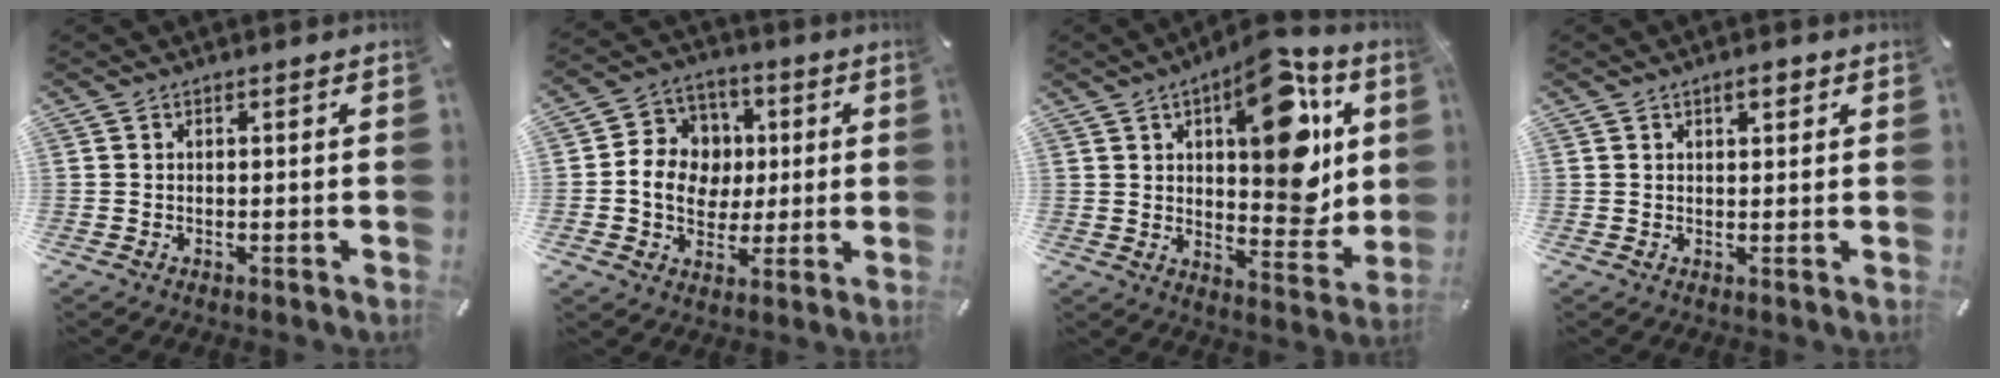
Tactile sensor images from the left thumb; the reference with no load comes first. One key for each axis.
{"total": 10.5, "fx": 0.0, "fy": 9.7, "fz": 4.2, "tx": -0.075, "ty": 0.019, "tz": 0.009}
{"total": 20.5, "fx": 8.1, "fy": 9.8, "fz": 16.0, "tx": -0.190, "ty": -0.058, "tz": 0.132}
{"total": 2.5, "fx": 1.5, "fy": 1.2, "fz": 1.6, "tx": -0.019, "ty": -0.001, "tz": 0.021}